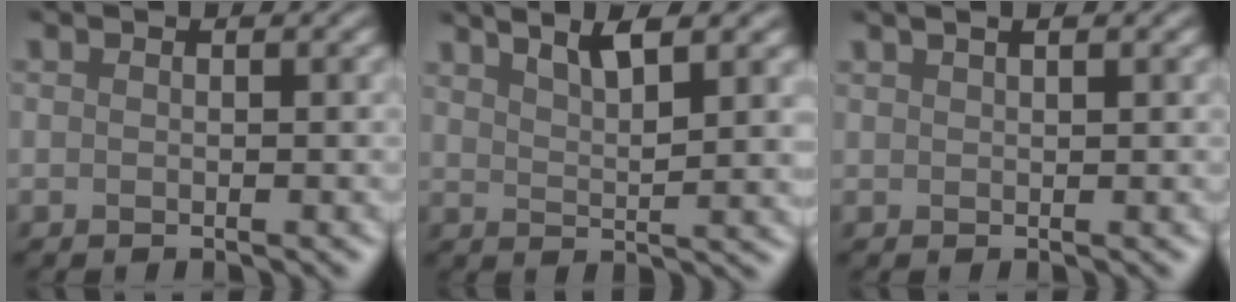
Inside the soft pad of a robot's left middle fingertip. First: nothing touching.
{"total": 3.1, "force": [2.3, -0.3, 2.0], "torque": [-0.048, 0.004, 0.063]}
{"total": 1.7, "force": [1.0, 0.7, 1.2], "torque": [0.002, 0.024, 0.002]}